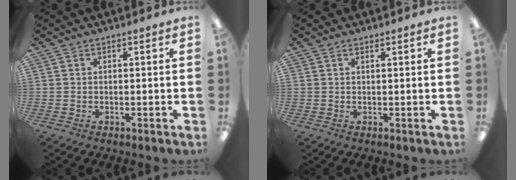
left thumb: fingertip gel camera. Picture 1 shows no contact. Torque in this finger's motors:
{"motor_torque": [0.04, -0.03, -0.34, 0.46, -0.01]}